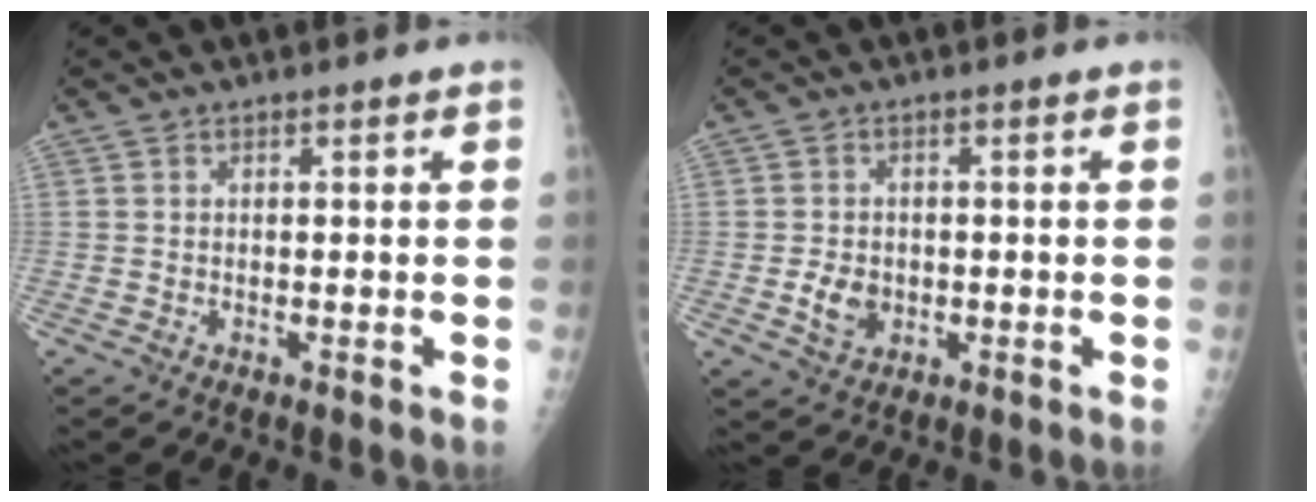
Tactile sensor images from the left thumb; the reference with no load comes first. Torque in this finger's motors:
{"motor_torque": [-0.13, 0.15, 0.11, 0.00, 0.01]}